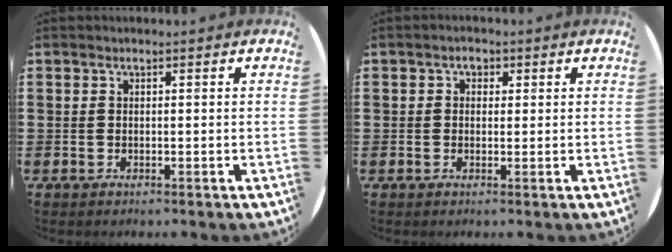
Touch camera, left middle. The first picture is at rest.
{"total": 1.6, "force": [0.7, 1.2, 0.6], "torque": [-0.006, 0.006, 0.010]}